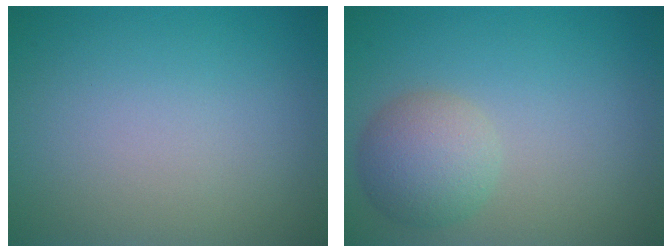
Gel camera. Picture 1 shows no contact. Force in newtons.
{"total": 3.7, "press": 3.7, "slide": 0.1}